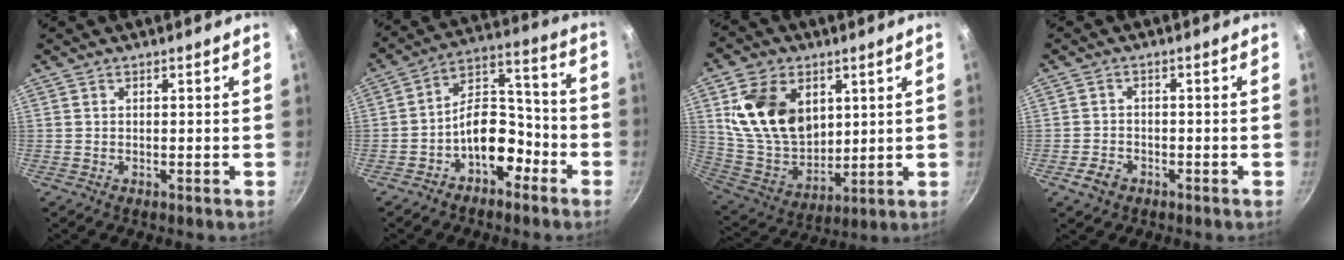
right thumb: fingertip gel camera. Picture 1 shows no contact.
{"total": 11.5, "force": [-5.3, 7.1, 7.3], "torque": [-0.074, 0.080, -0.089]}
{"total": 18.3, "force": [5.5, 12.9, 11.7], "torque": [-0.183, -0.028, 0.116]}
{"total": 3.6, "force": [-2.0, 2.6, 1.6], "torque": [-0.024, 0.018, -0.034]}